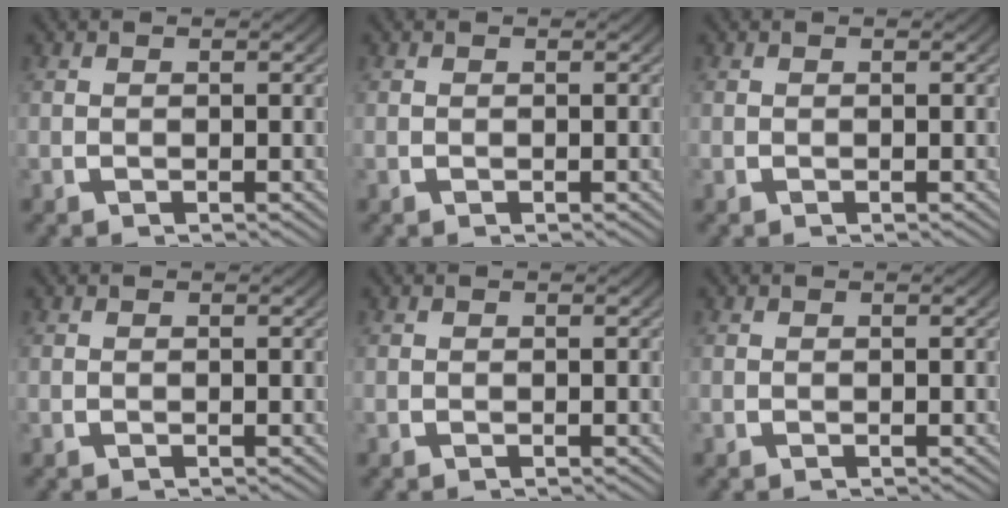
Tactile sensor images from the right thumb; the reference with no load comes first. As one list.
[{"total": 0.0}, {"total": 0.0}, {"total": 0.0}, {"total": 0.0}, {"total": 0.0}]